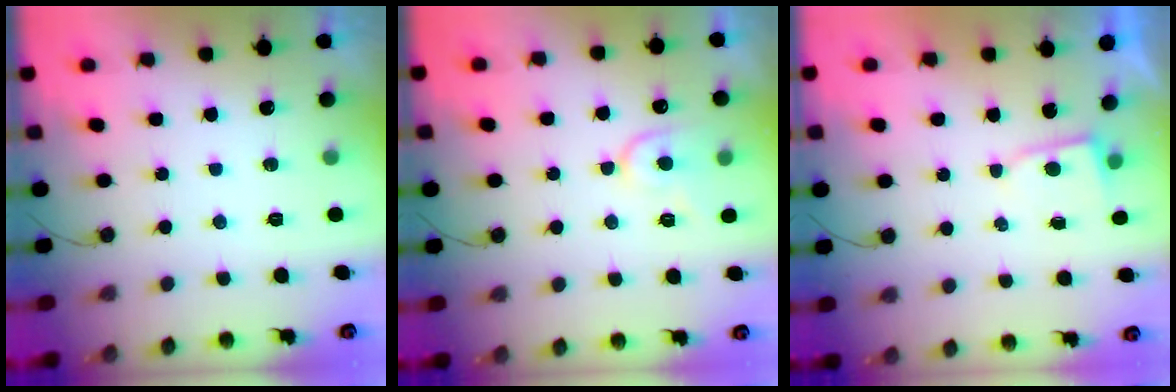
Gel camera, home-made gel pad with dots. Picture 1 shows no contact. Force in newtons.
{"total": 9.0, "press": 9.0, "slide": 0.7}
{"total": 2.1, "press": 2.1, "slide": 0.3}